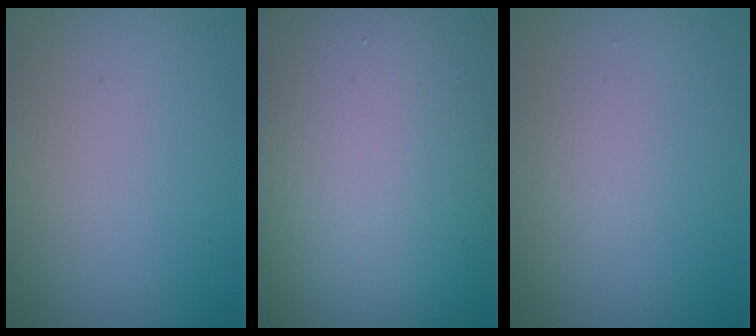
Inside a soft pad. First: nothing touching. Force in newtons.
{"total": 21.0, "press": 20.9, "slide": 1.1}
{"total": 1.0, "press": 1.0, "slide": 0.0}